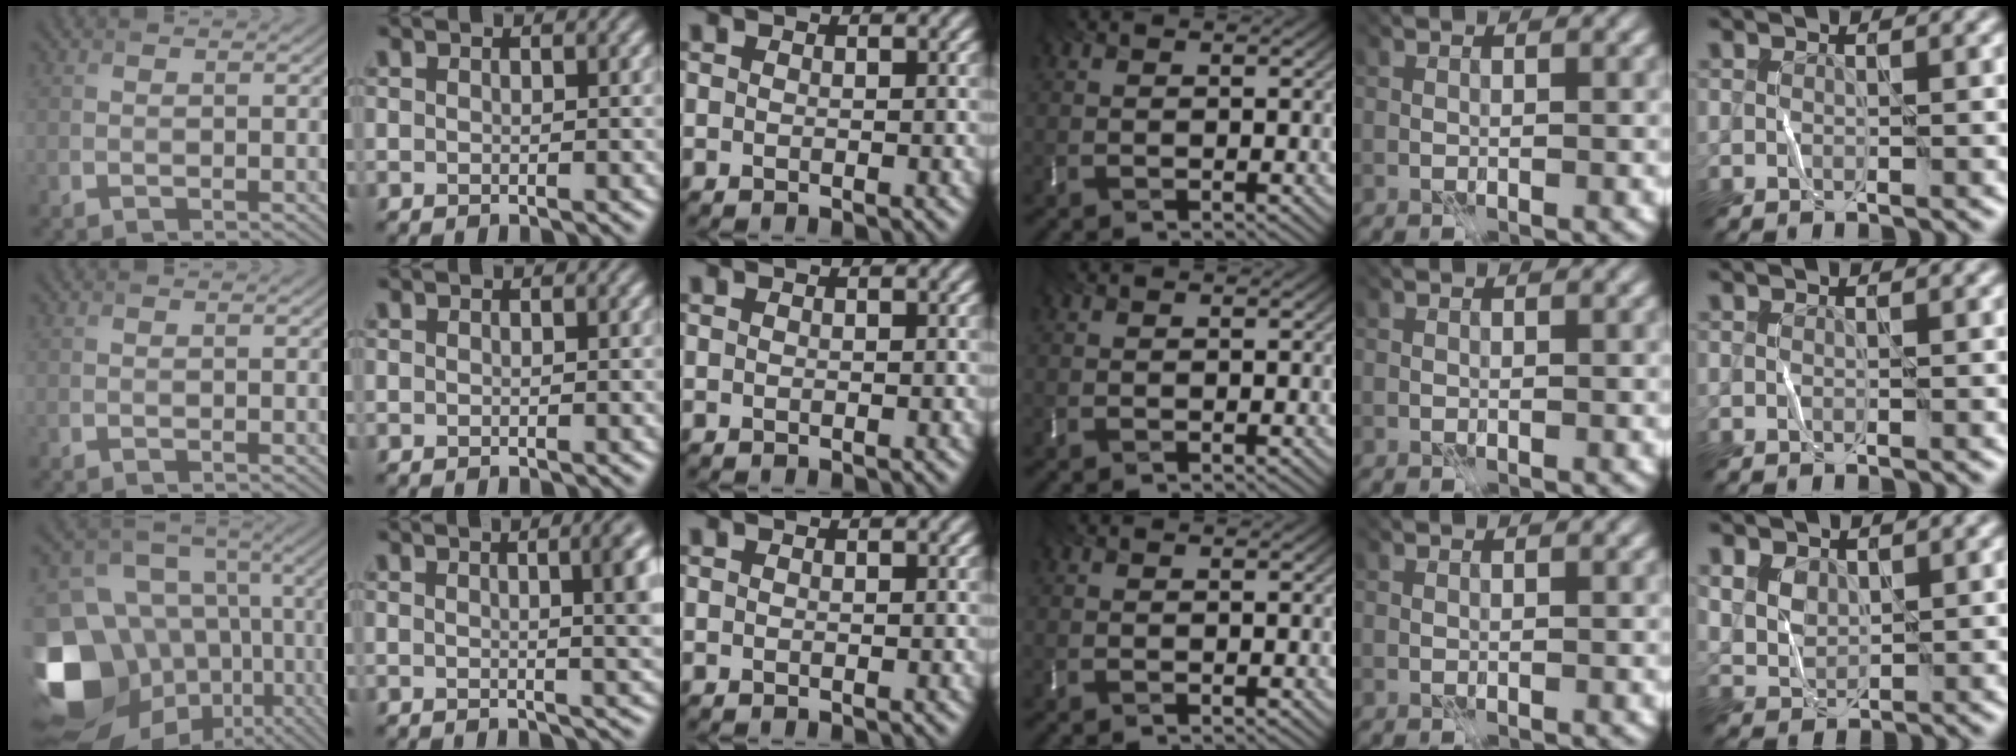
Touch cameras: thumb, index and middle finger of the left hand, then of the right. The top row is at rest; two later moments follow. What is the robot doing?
{"motion": "fold", "object": "bubble wrap"}